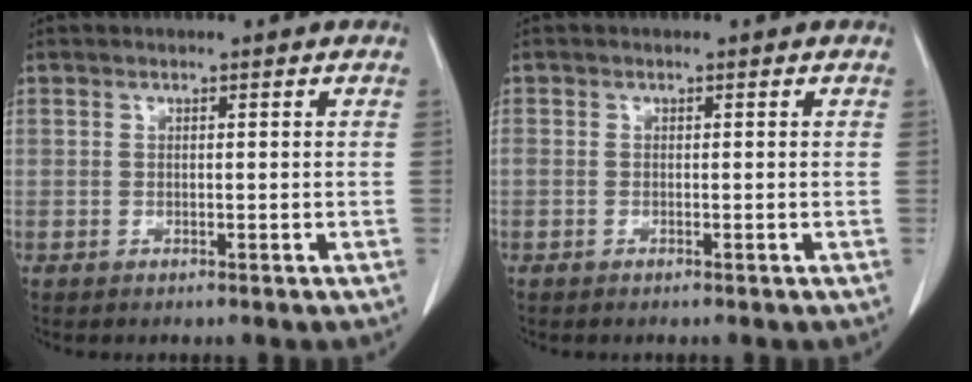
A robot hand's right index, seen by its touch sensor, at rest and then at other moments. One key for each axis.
{"total": 0.0}